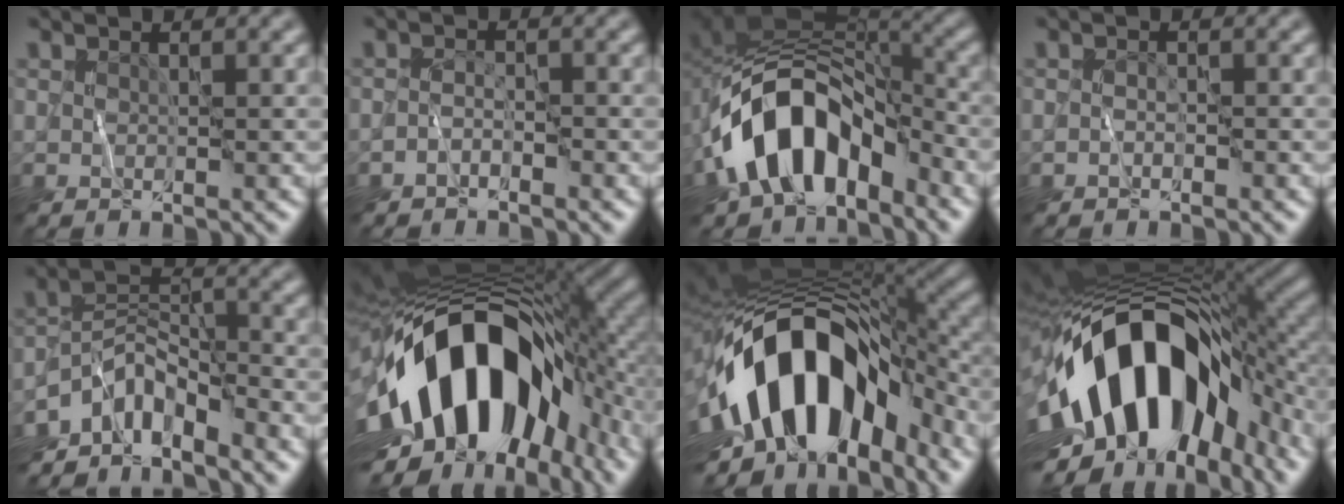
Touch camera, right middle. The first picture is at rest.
{"total": 1.2, "force": [-1.1, 0.3, 0.4], "torque": [-0.006, 0.009, -0.024]}
{"total": 11.8, "force": [-5.1, 7.5, 7.6], "torque": [-0.119, 0.005, -0.092]}
{"total": 0.6, "force": [-0.5, 0.2, 0.1], "torque": [0.000, 0.005, -0.012]}
{"total": 5.9, "force": [-4.5, 2.6, 2.9], "torque": [-0.030, 0.001, -0.095]}
{"total": 19.1, "force": [-3.4, 10.5, 15.6], "torque": [-0.279, -0.004, -0.055]}
{"total": 15.7, "force": [-4.2, 9.1, 12.1], "torque": [-0.199, 0.009, -0.072]}
{"total": 17.7, "force": [-3.4, 9.7, 14.4], "torque": [-0.250, 0.004, -0.054]}